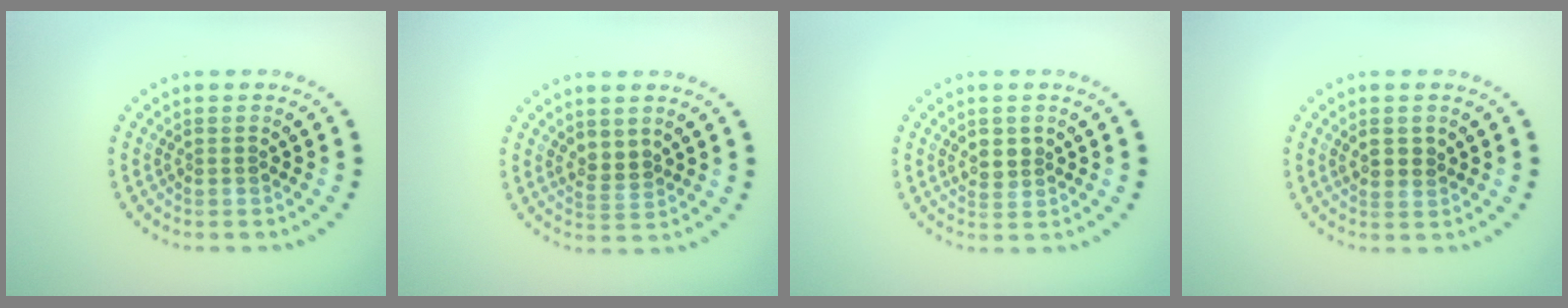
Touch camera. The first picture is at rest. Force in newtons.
{"total": 1.7, "press": 1.4, "slide": 0.9}
{"total": 1.7, "press": 1.6, "slide": 0.5}
{"total": 1.3, "press": 1.2, "slide": 0.5}